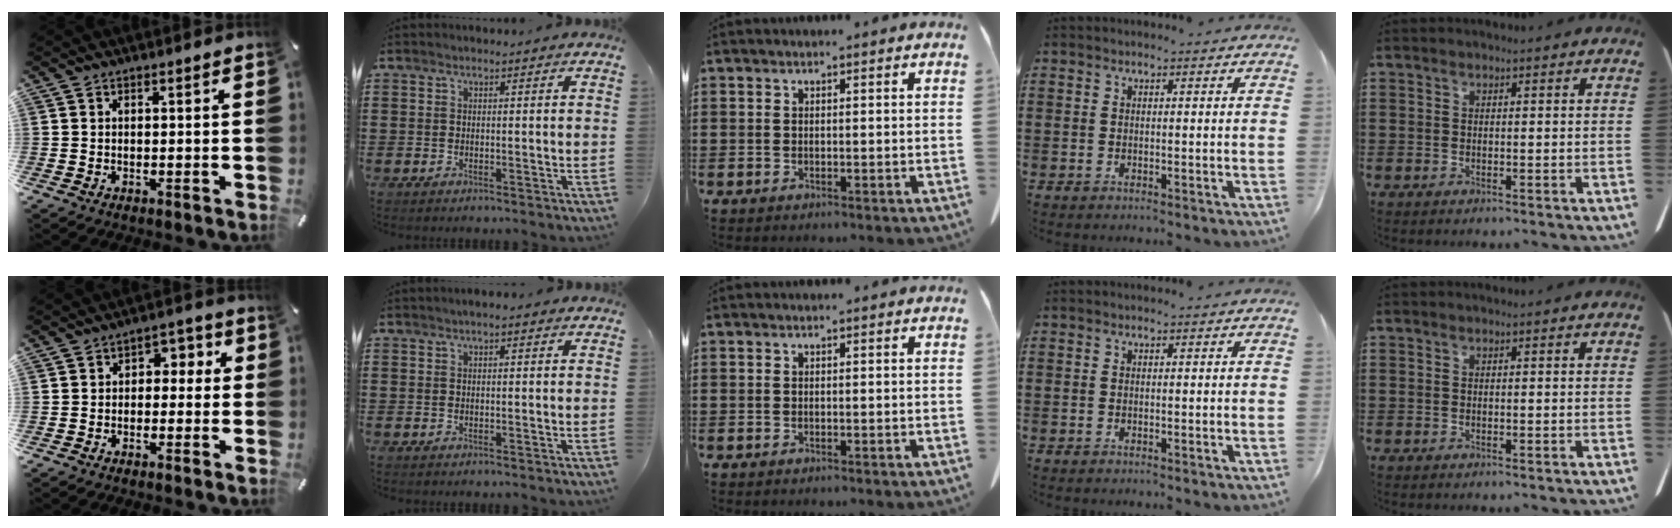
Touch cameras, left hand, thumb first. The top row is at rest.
{"thumb": {"total": 3.6, "force": [-1.5, 2.8, 1.7], "torque": [-0.027, 0.016, -0.036]}, "index": {"total": 1.0, "force": [0.4, 0.2, 0.8], "torque": [-0.016, 0.004, 0.007]}}